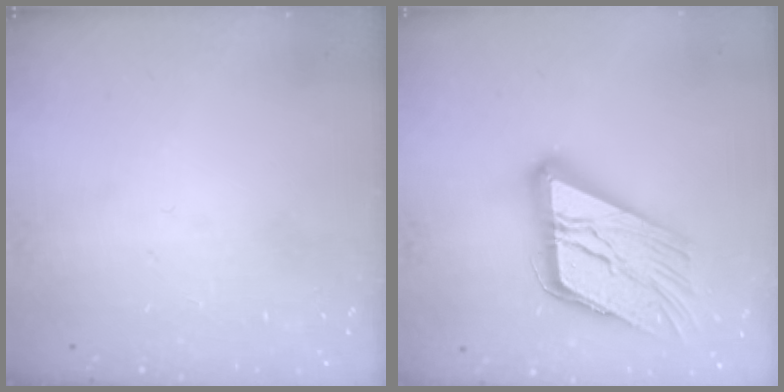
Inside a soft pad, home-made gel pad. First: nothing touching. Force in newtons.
{"total": 22.9, "press": 22.8, "slide": 2.3}